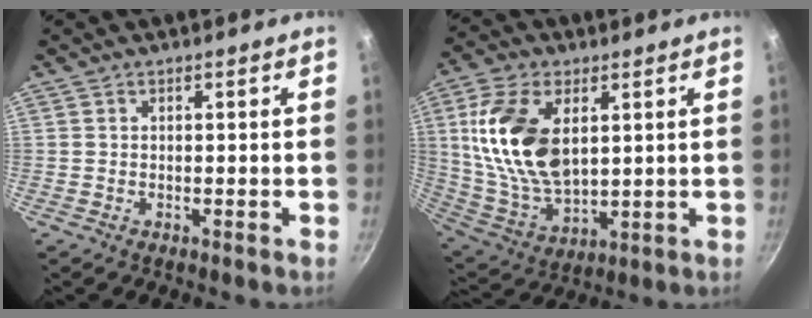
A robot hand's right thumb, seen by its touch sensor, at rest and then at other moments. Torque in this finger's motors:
{"motor_torque": [-0.52, 2.55, 1.56, 0.48, 0.32]}